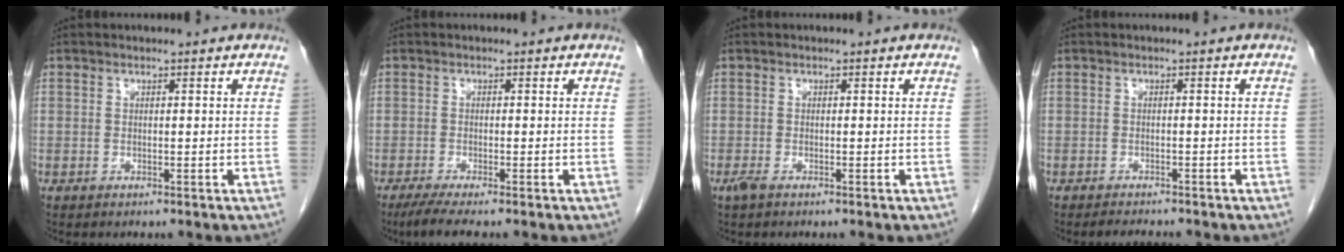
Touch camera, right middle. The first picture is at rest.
{"total": 3.8, "force": [-2.9, -0.1, 2.5], "torque": [-0.049, -0.011, -0.055]}
{"total": 1.2, "force": [-0.8, 0.2, 0.8], "torque": [-0.023, -0.004, -0.017]}
{"total": 2.2, "force": [-2.2, 0.2, 0.5], "torque": [-0.010, -0.007, -0.031]}